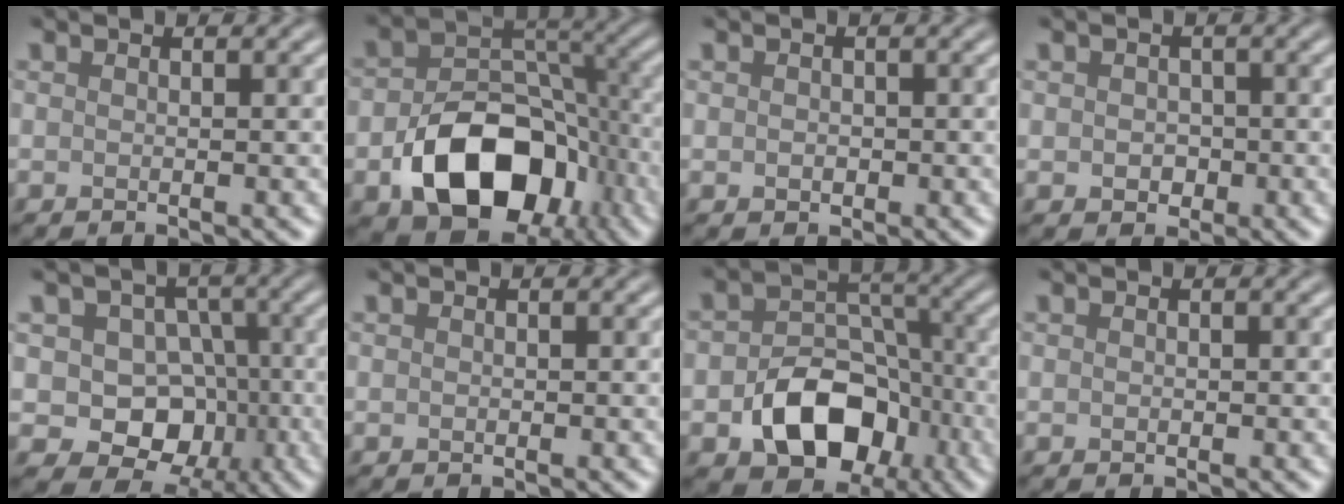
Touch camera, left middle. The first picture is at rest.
{"total": 10.9, "force": [-4.4, 7.3, 6.9], "torque": [-0.115, -0.003, -0.069]}
{"total": 0.8, "force": [0.0, 0.7, 0.4], "torque": [-0.004, 0.000, -0.003]}
{"total": 1.7, "force": [-0.1, 1.5, 0.8], "torque": [-0.006, -0.002, -0.006]}
{"total": 7.7, "force": [-0.6, 6.6, 3.9], "torque": [-0.030, 0.003, -0.032]}
{"total": 0.0}
{"total": 8.4, "force": [-3.3, 5.9, 5.0], "torque": [-0.076, -0.006, -0.051]}
{"total": 0.0}